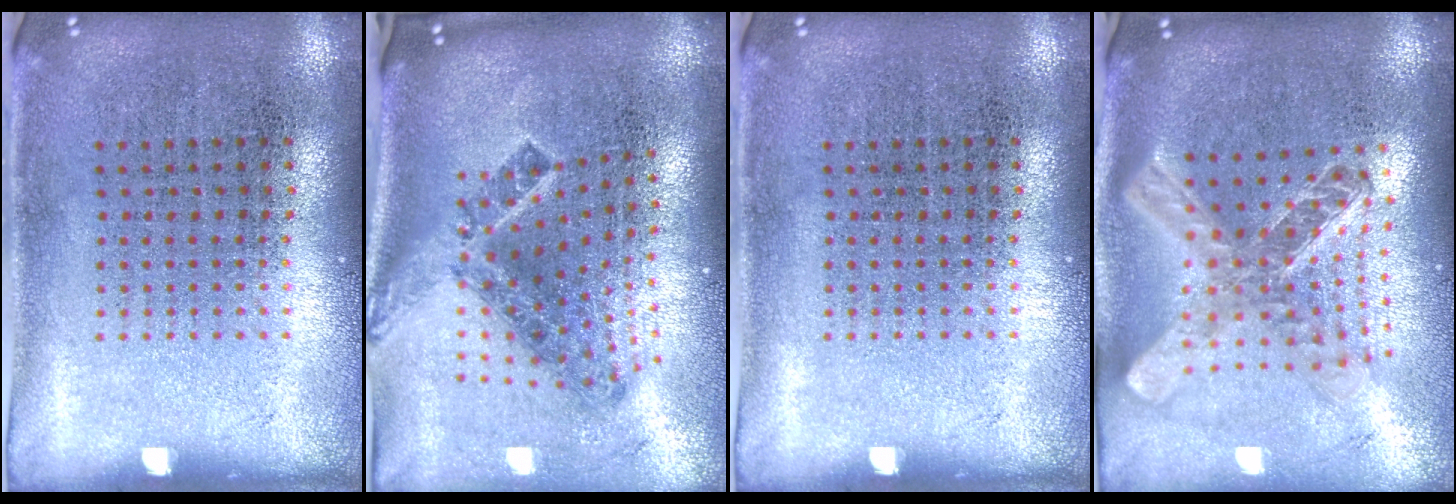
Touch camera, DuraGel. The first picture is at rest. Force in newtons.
{"total": 2.0, "press": 1.3, "slide": 1.6}
{"total": 0.0}
{"total": 2.5, "press": 2.0, "slide": 1.6}